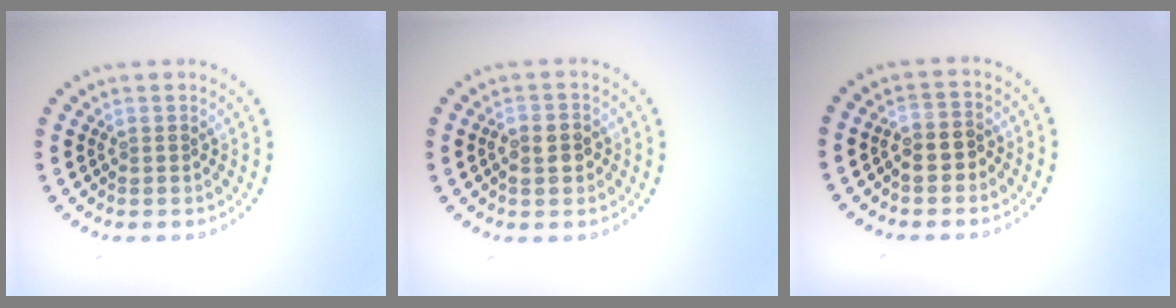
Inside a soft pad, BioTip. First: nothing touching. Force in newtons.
{"total": 2.3, "press": 2.2, "slide": 0.6}
{"total": 1.6, "press": 1.5, "slide": 0.5}